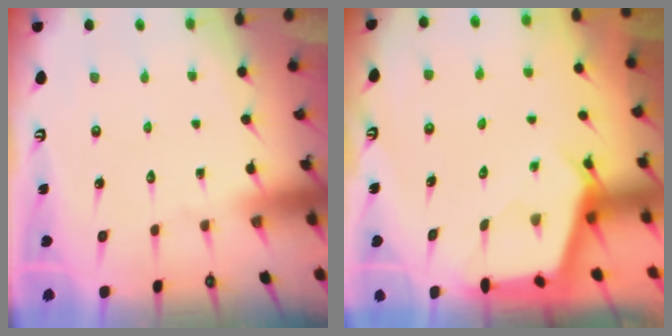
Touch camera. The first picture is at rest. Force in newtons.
{"total": 3.0, "press": 2.9, "slide": 0.3}